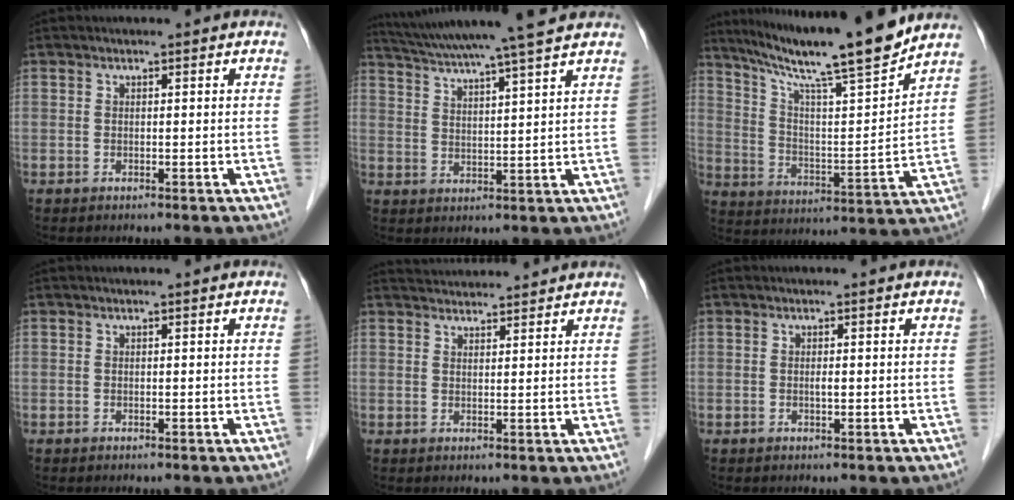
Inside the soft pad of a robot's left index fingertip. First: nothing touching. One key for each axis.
{"total": 14.2, "fx": 12.2, "fy": -1.1, "fz": 7.1, "tx": -0.124, "ty": 0.012, "tz": 0.181}
{"total": 18.2, "fx": 15.2, "fy": -0.7, "fz": 9.9, "tx": -0.166, "ty": -0.011, "tz": 0.245}
{"total": 0.0}
{"total": 6.1, "fx": 6.0, "fy": 0.2, "fz": 0.9, "tx": -0.019, "ty": 0.030, "tz": 0.085}
{"total": 0.6, "fx": -0.3, "fy": 0.0, "fz": 0.5, "tx": -0.011, "ty": -0.004, "tz": -0.005}